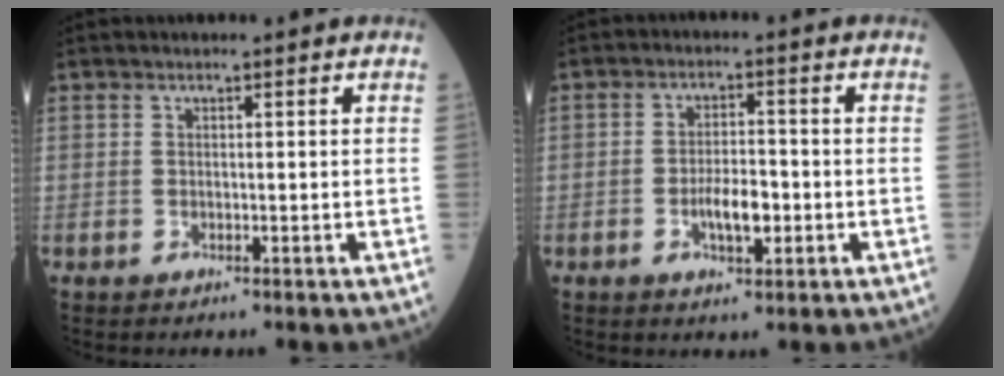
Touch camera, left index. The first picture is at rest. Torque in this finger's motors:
{"motor_torque": [0.51, 0.27, 0.15, 0.04]}